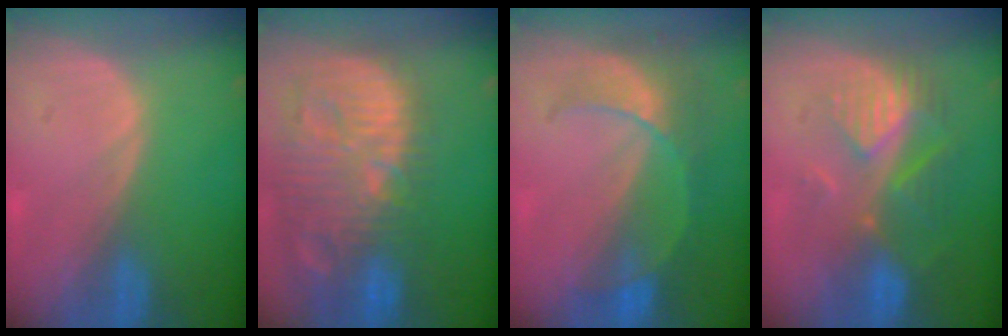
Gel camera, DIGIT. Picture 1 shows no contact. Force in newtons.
{"total": 14.5, "press": 12.6, "slide": 7.2}
{"total": 7.8, "press": 6.9, "slide": 3.7}
{"total": 8.8, "press": 7.9, "slide": 3.8}